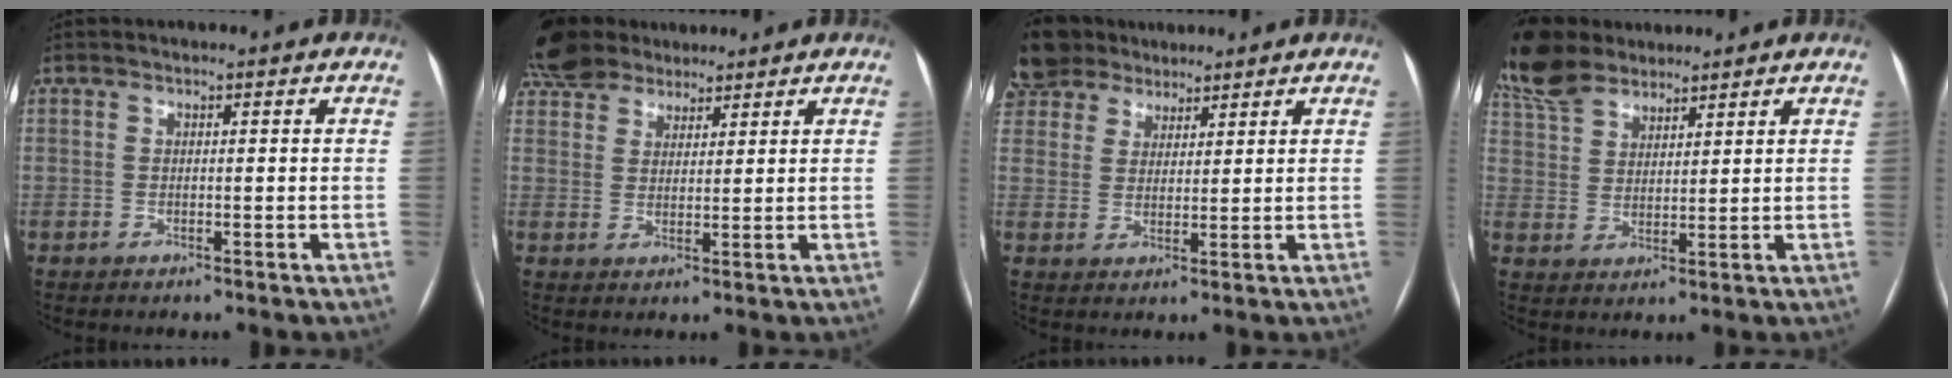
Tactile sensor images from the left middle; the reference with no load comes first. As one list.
[{"total": 9.0, "force": [7.4, 4.3, 2.6], "torque": [-0.054, 0.036, 0.136]}, {"total": 10.5, "force": [8.2, 6.2, 2.2], "torque": [-0.062, 0.036, 0.161]}, {"total": 11.9, "force": [9.9, 5.1, 4.2], "torque": [-0.103, 0.033, 0.194]}]